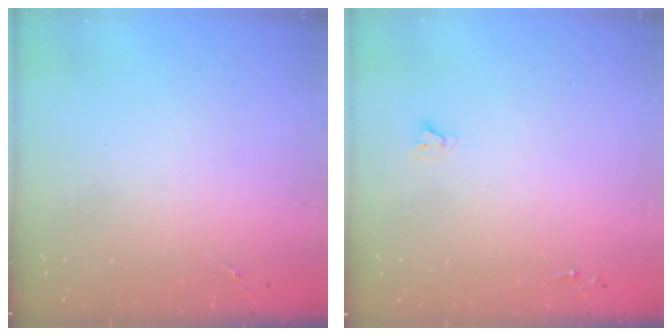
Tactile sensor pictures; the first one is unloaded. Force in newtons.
{"total": 2.0, "press": 2.0, "slide": 0.2}